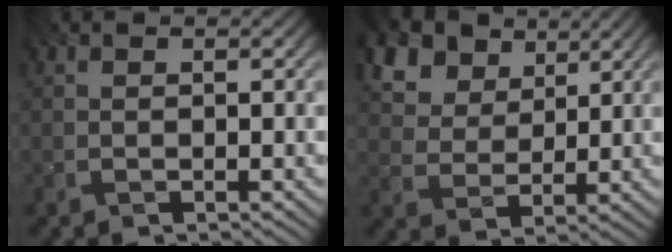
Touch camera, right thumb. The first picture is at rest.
{"total": 12.0, "force": [6.9, 7.8, 5.9], "torque": [-0.177, 0.009, 0.133]}